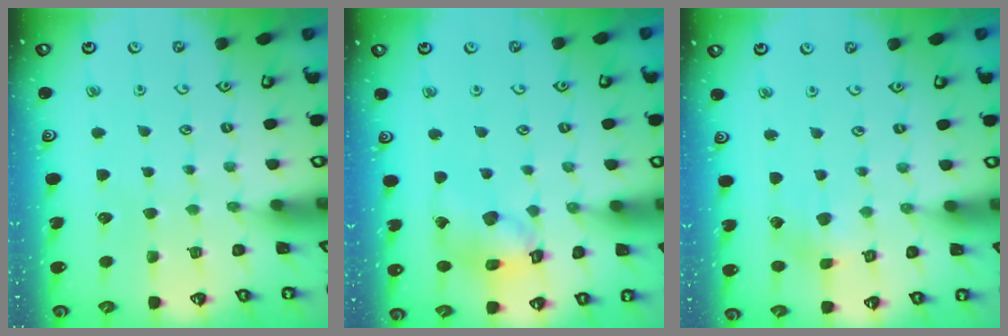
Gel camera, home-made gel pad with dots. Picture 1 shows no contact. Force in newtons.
{"total": 12.7, "press": 12.6, "slide": 1.5}
{"total": 2.6, "press": 2.6, "slide": 0.2}